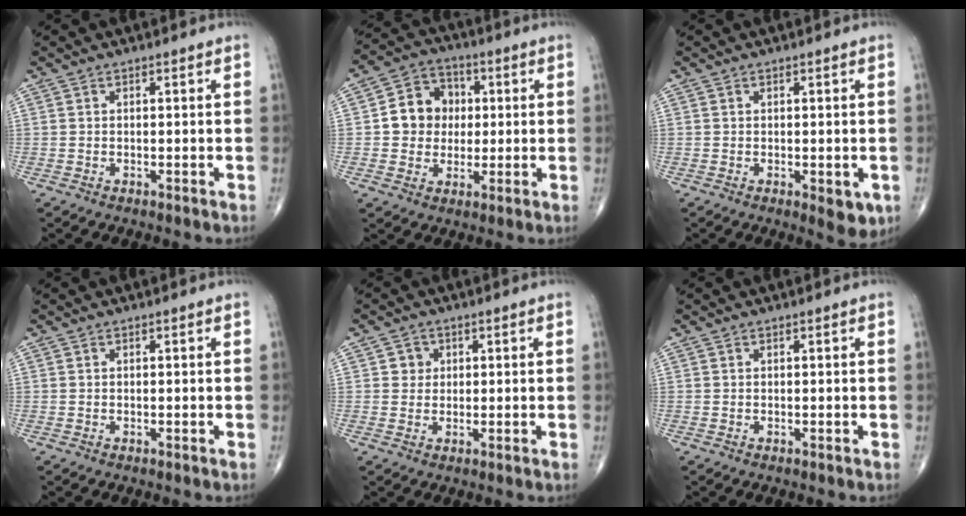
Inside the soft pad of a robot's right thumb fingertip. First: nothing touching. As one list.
[{"total": 9.8, "force": [0.7, 8.7, 4.5], "torque": [-0.035, 0.015, 0.003]}, {"total": 4.1, "force": [-1.1, 1.8, 3.5], "torque": [-0.031, -0.008, -0.009]}, {"total": 0.0}, {"total": 2.6, "force": [0.7, 2.5, 0.6], "torque": [0.007, 0.001, 0.005]}, {"total": 0.0}]